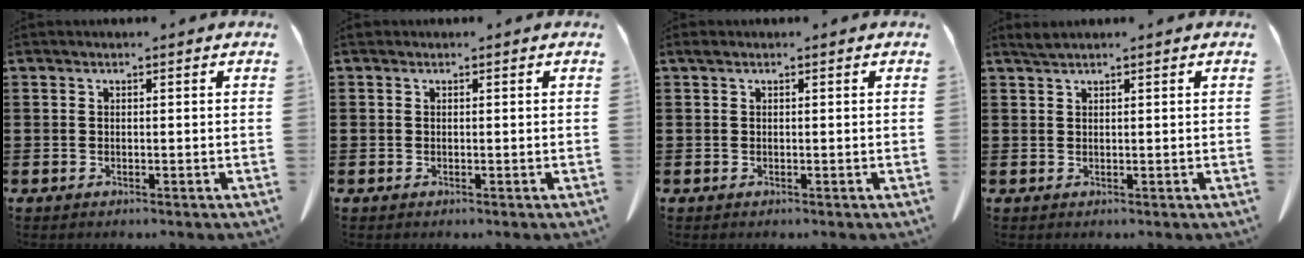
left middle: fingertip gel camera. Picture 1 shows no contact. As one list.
[{"total": 0.6, "force": [0.2, 0.6, 0.1], "torque": [-0.005, 0.004, 0.003]}, {"total": 0.5, "force": [0.3, 0.3, 0.3], "torque": [-0.010, 0.000, 0.006]}, {"total": 1.2, "force": [1.0, 0.0, 0.6], "torque": [-0.015, -0.002, 0.019]}]